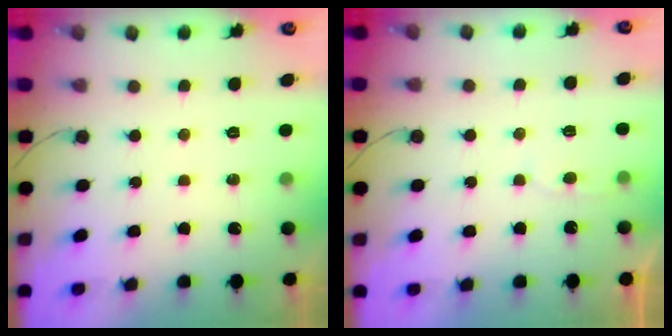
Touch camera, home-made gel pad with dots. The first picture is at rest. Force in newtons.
{"total": 2.7, "press": 2.7, "slide": 0.3}